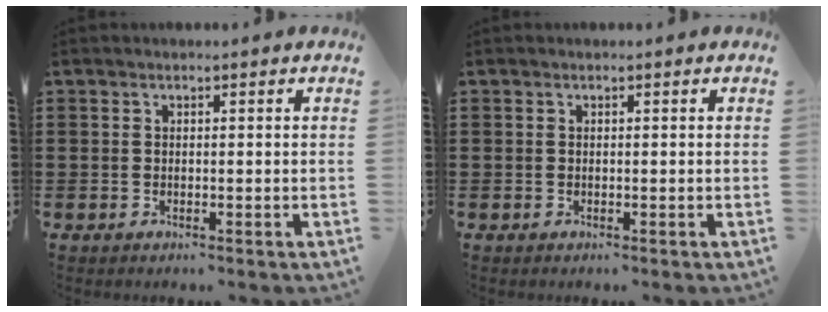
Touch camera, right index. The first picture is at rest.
{"total": 0.0}